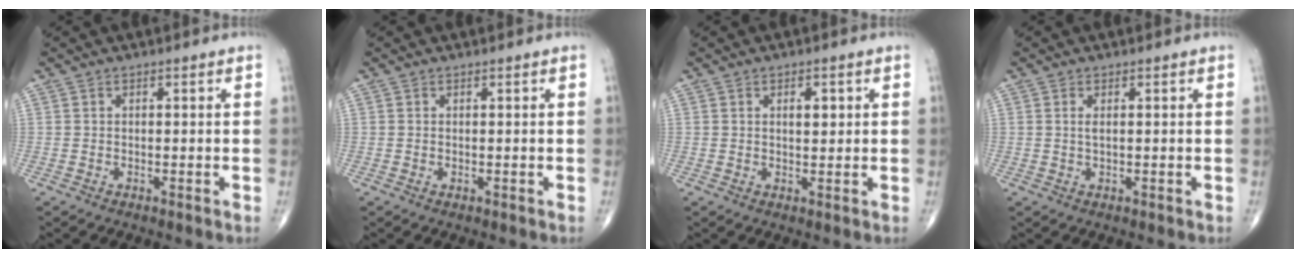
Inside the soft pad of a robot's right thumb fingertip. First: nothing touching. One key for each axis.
{"total": 0.0}
{"total": 2.7, "fx": 0.9, "fy": 1.4, "fz": 2.2, "tx": -0.025, "ty": -0.004, "tz": 0.013}
{"total": 1.4, "fx": 0.4, "fy": 0.4, "fz": 1.3, "tx": -0.030, "ty": -0.001, "tz": 0.010}